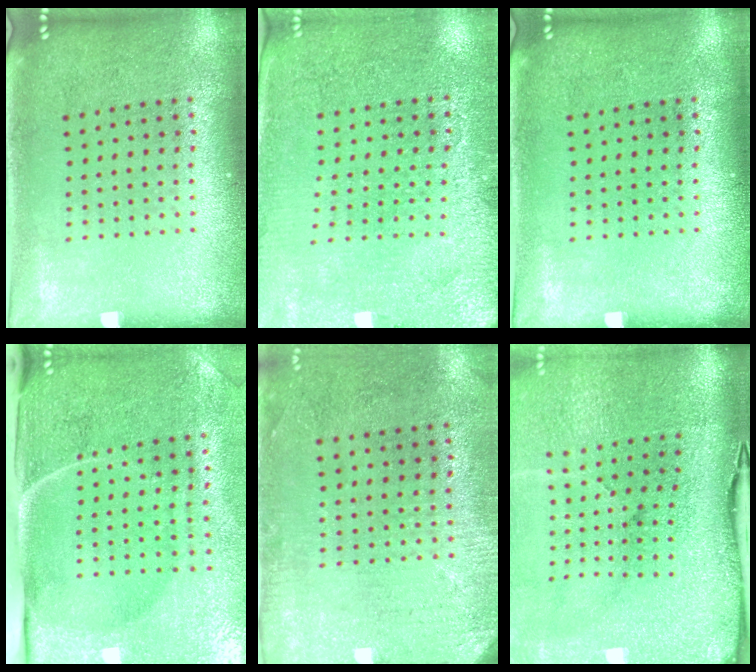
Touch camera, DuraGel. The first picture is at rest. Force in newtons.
{"total": 3.0, "press": 2.9, "slide": 0.8}
{"total": 0.0}
{"total": 4.9, "press": 4.0, "slide": 3.0}
{"total": 2.9, "press": 2.4, "slide": 1.7}
{"total": 5.0, "press": 3.9, "slide": 3.2}